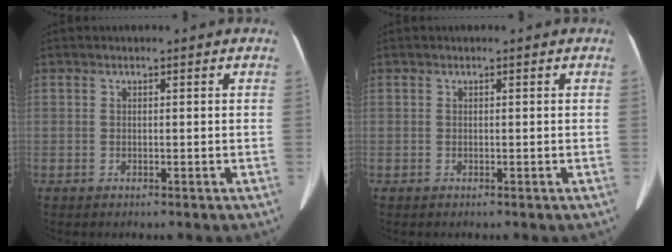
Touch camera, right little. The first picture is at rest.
{"total": 0.0}